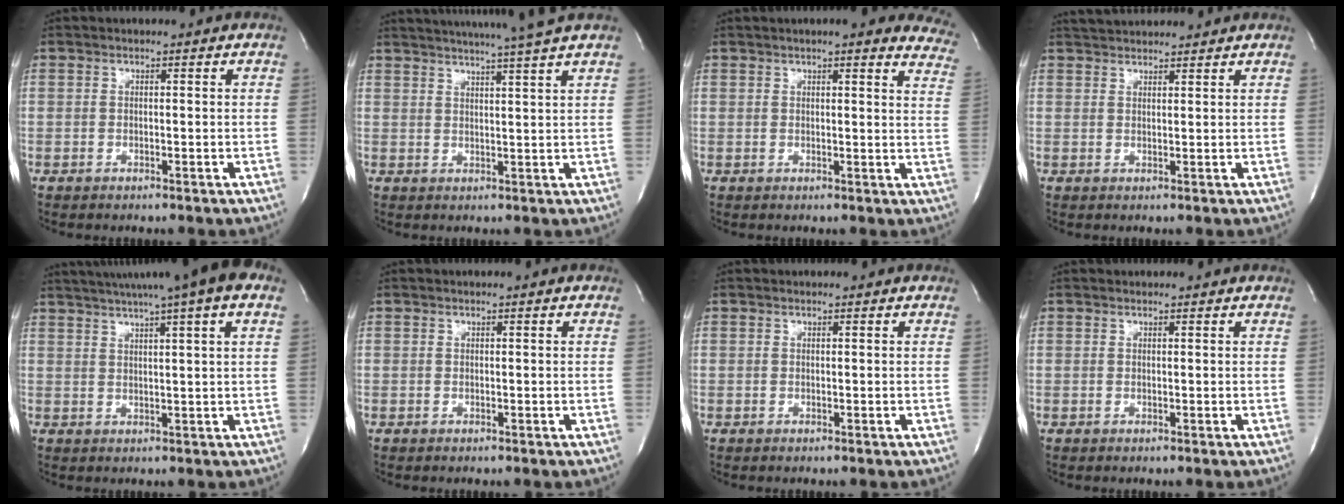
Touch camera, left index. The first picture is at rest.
{"total": 11.8, "force": [10.2, -1.8, 5.8], "torque": [-0.095, -0.013, 0.132]}
{"total": 15.6, "force": [13.8, 2.7, 6.8], "torque": [-0.068, -0.017, 0.138]}
{"total": 5.2, "force": [5.1, 0.7, 1.1], "torque": [-0.023, 0.033, 0.080]}
{"total": 14.0, "force": [9.9, -0.1, 9.9], "torque": [-0.164, 0.037, 0.127]}
{"total": 0.0}
{"total": 0.6, "force": [0.6, 0.0, 0.1], "torque": [-0.004, 0.006, 0.009]}
{"total": 1.2, "force": [1.2, 0.2, 0.2], "torque": [-0.010, 0.011, 0.017]}